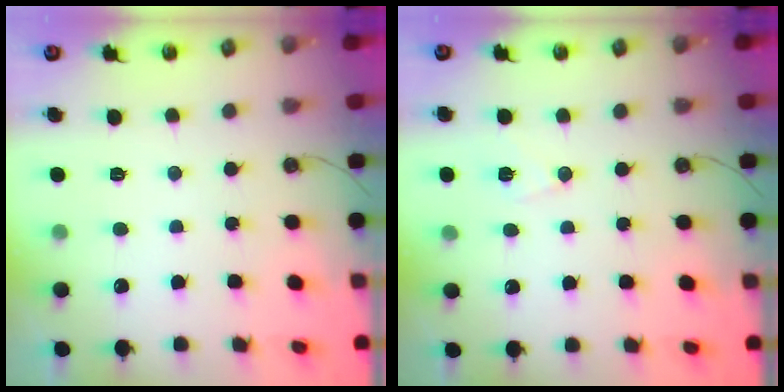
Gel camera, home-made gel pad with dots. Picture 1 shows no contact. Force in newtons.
{"total": 6.4, "press": 6.3, "slide": 1.2}